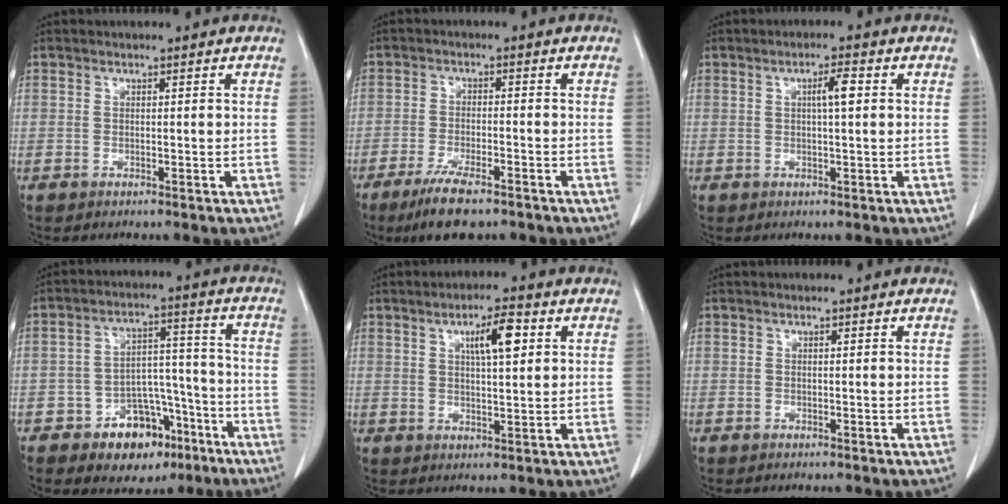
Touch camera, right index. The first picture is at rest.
{"total": 7.8, "force": [-5.6, 1.4, 5.3], "torque": [-0.091, -0.016, -0.088]}
{"total": 3.0, "force": [0.6, 0.2, 2.9], "torque": [-0.051, 0.004, 0.010]}
{"total": 9.9, "force": [-5.7, 6.4, 5.1], "torque": [-0.059, 0.032, -0.081]}
{"total": 6.1, "force": [2.3, 1.1, 5.5], "torque": [-0.093, 0.006, 0.038]}
{"total": 0.0}